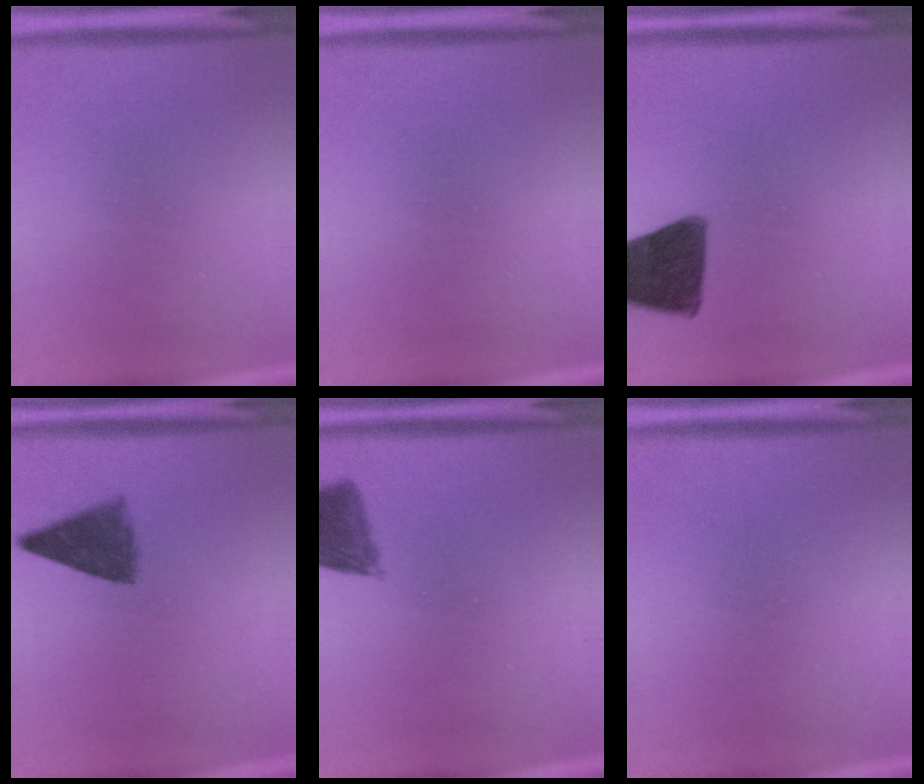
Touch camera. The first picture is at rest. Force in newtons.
{"total": 0.0}
{"total": 13.2}
{"total": 5.6}
{"total": 7.7}
{"total": 1.6}